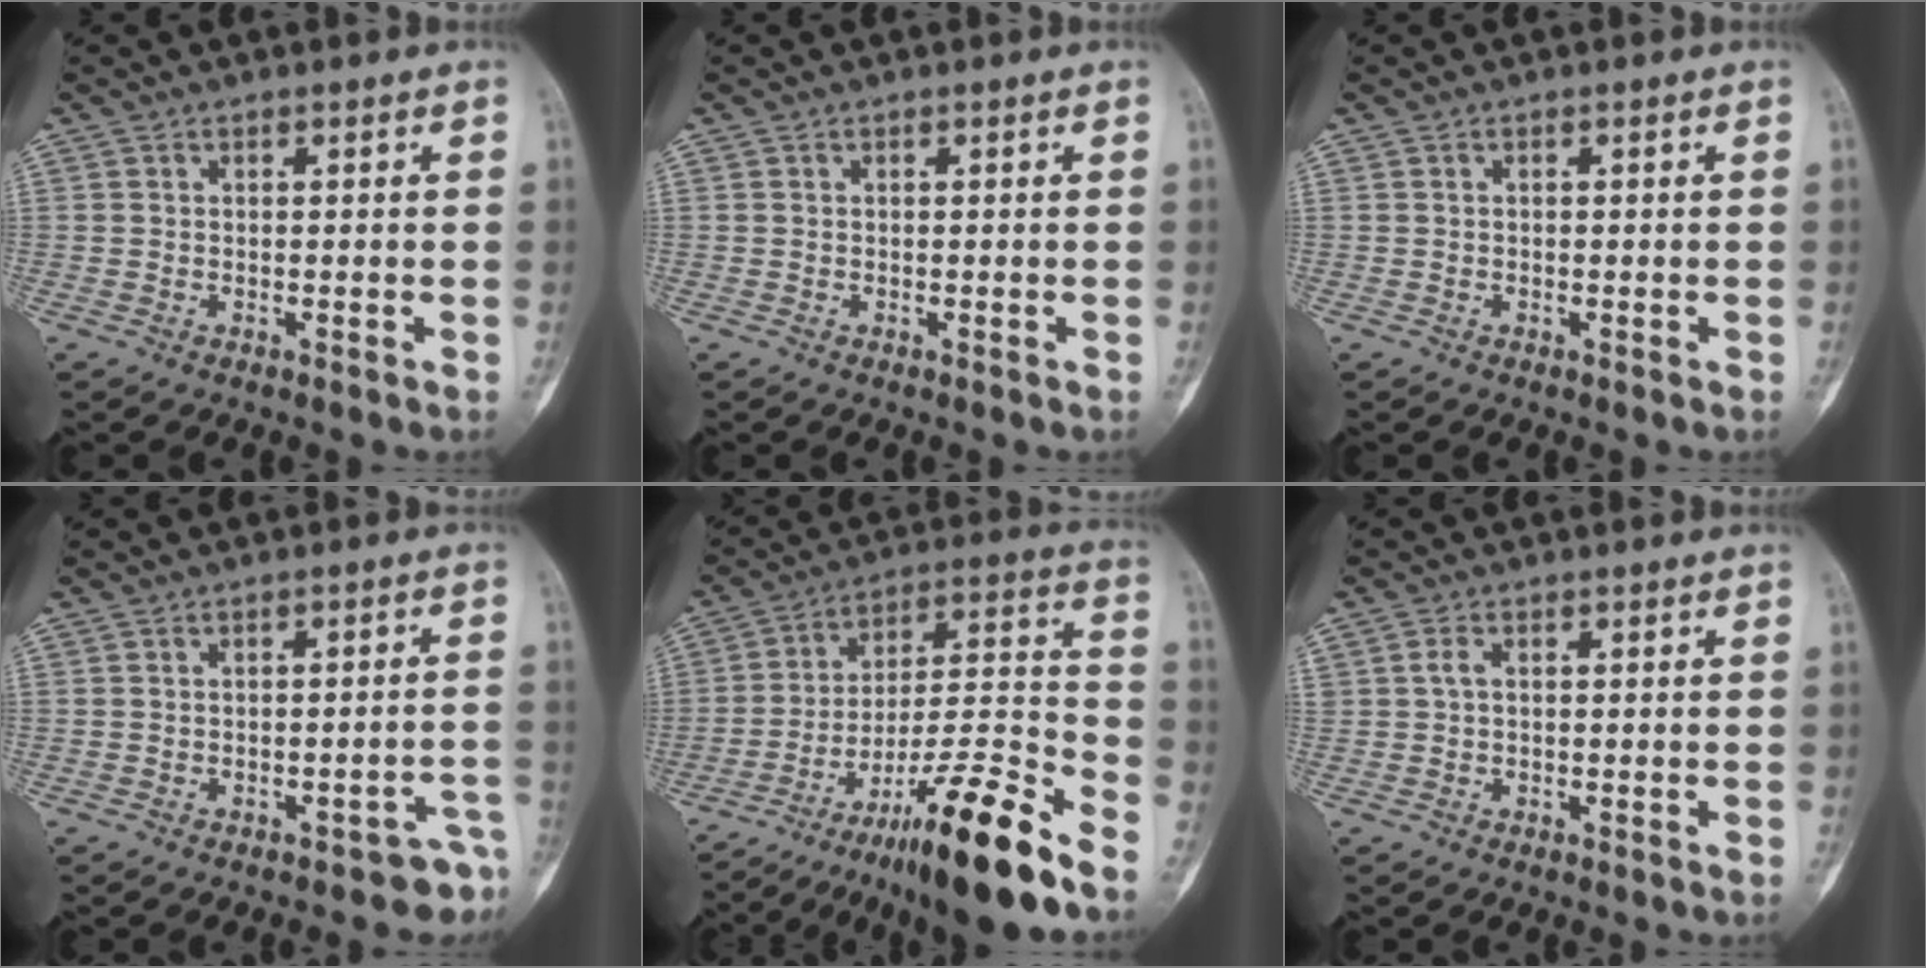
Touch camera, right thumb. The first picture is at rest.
{"total": 0.0}
{"total": 0.0}
{"total": 5.0, "force": [-3.4, 2.4, 2.8], "torque": [-0.015, 0.036, -0.039]}
{"total": 20.4, "force": [-14.2, 2.1, 14.5], "torque": [-0.237, 0.079, -0.232]}
{"total": 1.4, "force": [0.2, 0.9, 1.1], "torque": [-0.021, 0.002, 0.002]}